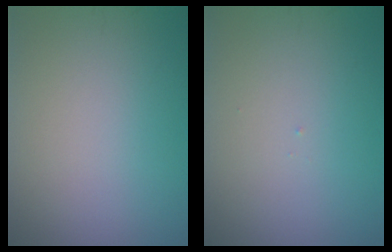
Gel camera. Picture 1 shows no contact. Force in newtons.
{"total": 0.0}